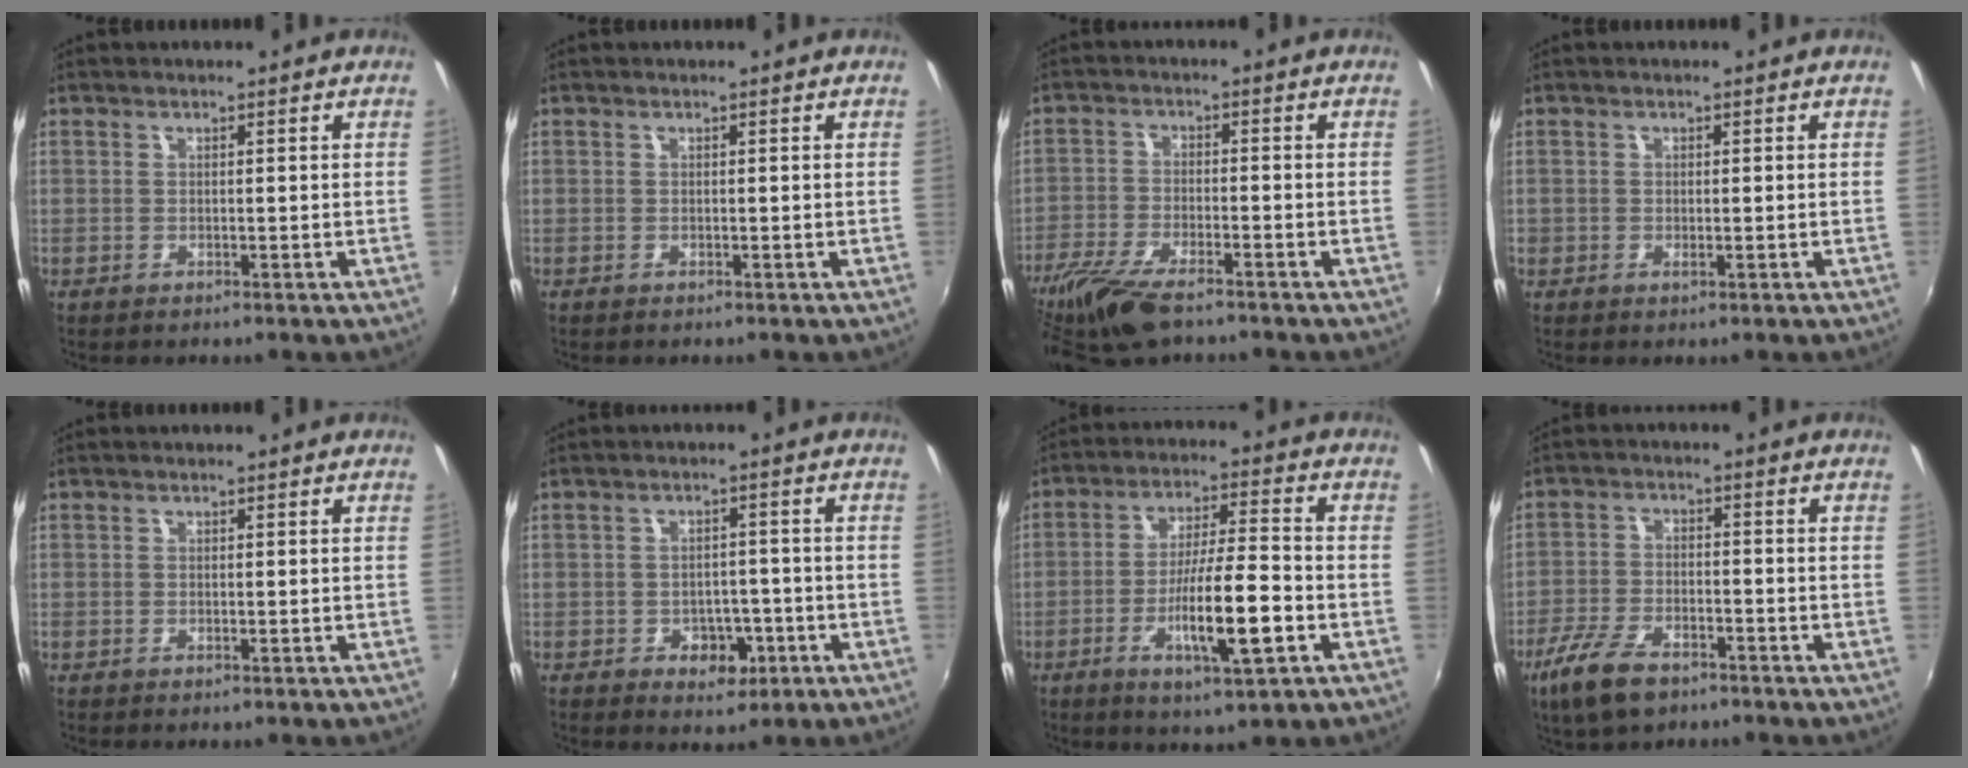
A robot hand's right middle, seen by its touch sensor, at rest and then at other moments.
{"total": 0.0}
{"total": 11.2, "force": [-8.3, 3.4, 6.6], "torque": [-0.162, -0.031, -0.161]}
{"total": 1.1, "force": [-0.3, 0.8, 0.6], "torque": [-0.011, -0.001, -0.007]}
{"total": 0.0}
{"total": 5.5, "force": [-2.5, 4.2, 2.5], "torque": [-0.048, 0.003, -0.023]}
{"total": 12.0, "force": [-4.5, 1.7, 11.0], "torque": [-0.204, -0.014, -0.074]}
{"total": 9.5, "force": [-6.4, 4.1, 5.7], "torque": [-0.142, -0.018, -0.122]}